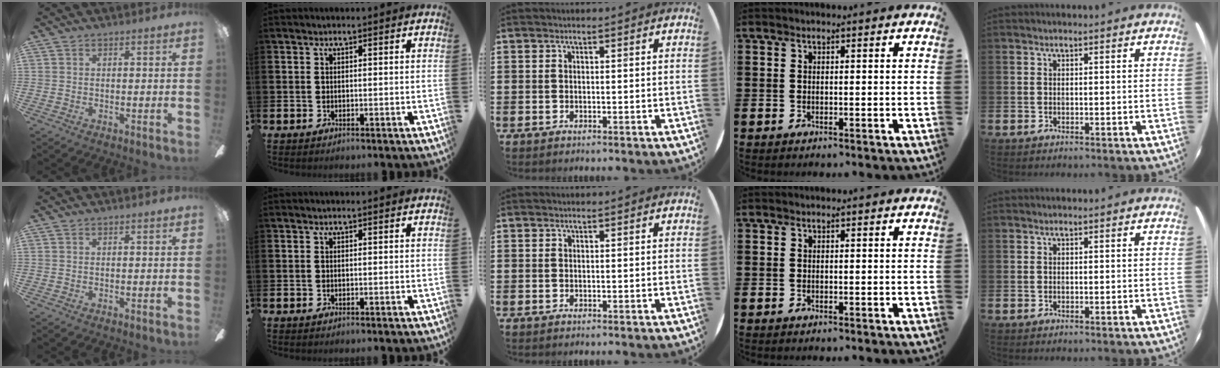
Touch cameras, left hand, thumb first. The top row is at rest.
{}